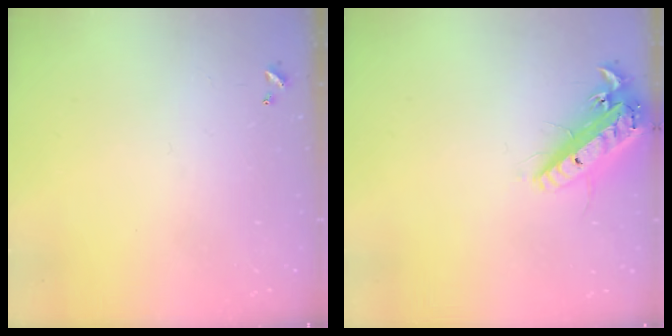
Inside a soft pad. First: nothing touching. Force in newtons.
{"total": 16.4, "press": 16.0, "slide": 3.4}